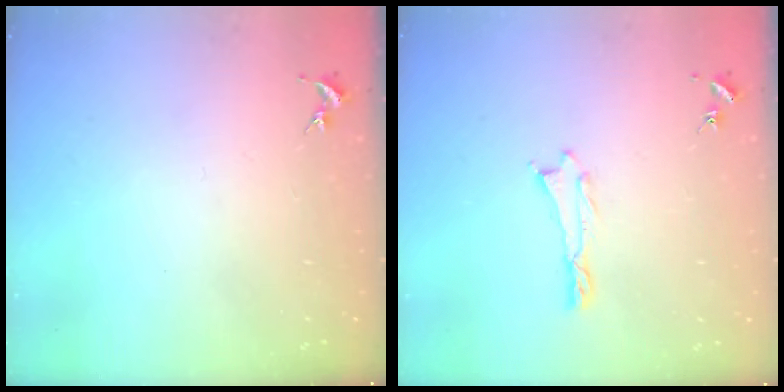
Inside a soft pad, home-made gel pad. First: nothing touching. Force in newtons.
{"total": 0.5, "press": 0.5, "slide": 0.2}